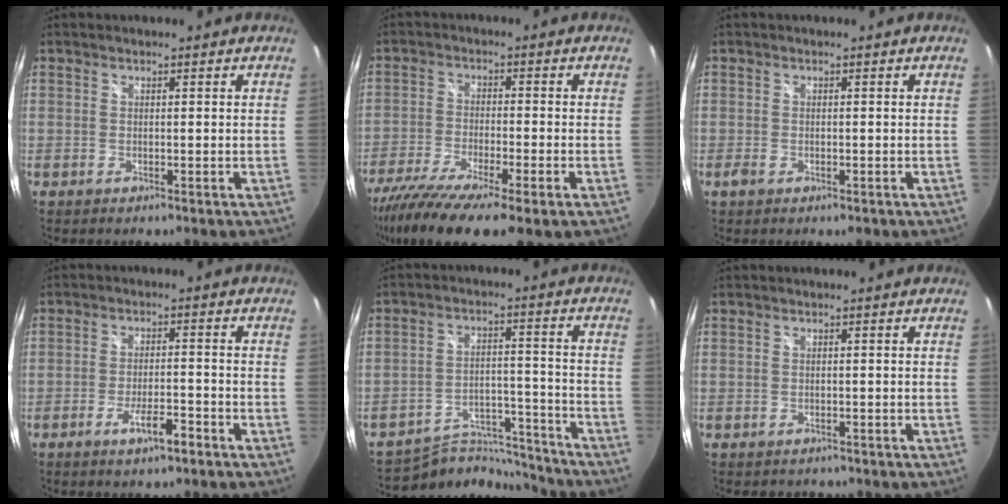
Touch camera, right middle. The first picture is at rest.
{"total": 14.2, "force": [-9.8, 2.3, 10.0], "torque": [-0.202, -0.055, -0.172]}
{"total": 2.1, "force": [-1.2, 1.2, 1.2], "torque": [-0.023, -0.006, -0.019]}
{"total": 4.9, "force": [-3.2, 1.1, 3.6], "torque": [-0.072, -0.005, -0.052]}
{"total": 12.4, "force": [-11.9, 2.8, 2.2], "torque": [-0.042, 0.019, -0.182]}
{"total": 1.8, "force": [-1.3, 1.2, 0.4], "torque": [-0.012, -0.006, -0.015]}